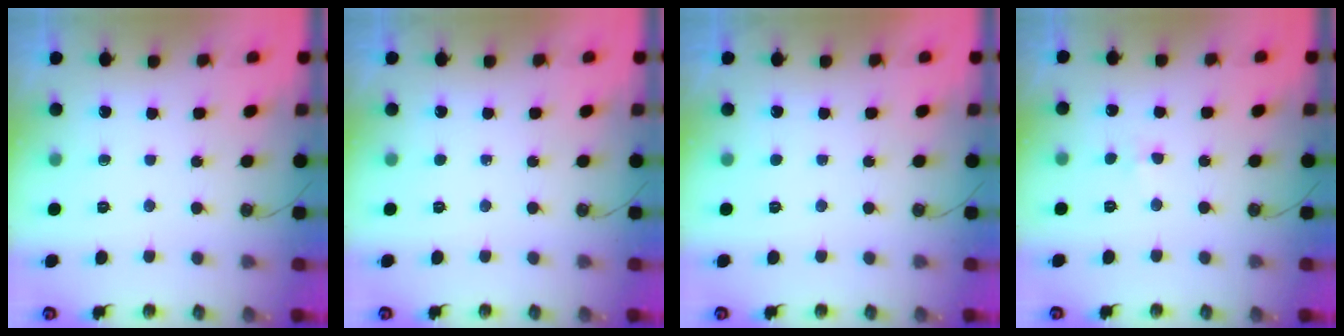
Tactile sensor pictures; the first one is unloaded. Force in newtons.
{"total": 0.0}
{"total": 0.0}
{"total": 3.0, "press": 2.9, "slide": 0.6}